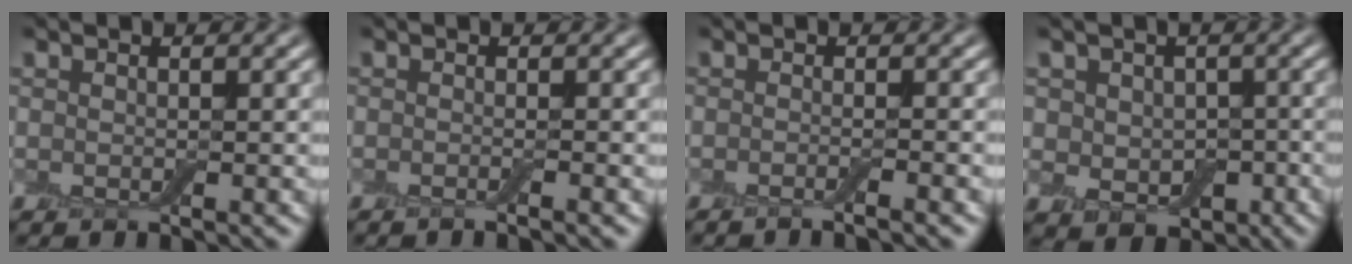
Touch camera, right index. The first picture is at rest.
{"total": 0.9, "force": [-0.5, 0.0, 0.7], "torque": [-0.010, -0.004, -0.012]}
{"total": 1.6, "force": [-1.0, 0.2, 1.3], "torque": [-0.009, -0.002, -0.023]}
{"total": 4.6, "force": [-0.3, 3.9, 2.5], "torque": [-0.036, -0.011, 0.001]}